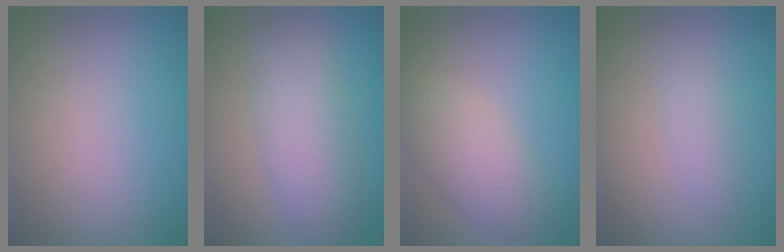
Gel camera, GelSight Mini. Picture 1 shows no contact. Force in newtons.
{"total": 4.3, "press": 4.3, "slide": 0.1}
{"total": 3.8, "press": 3.7, "slide": 0.3}
{"total": 1.3, "press": 1.3, "slide": 0.1}